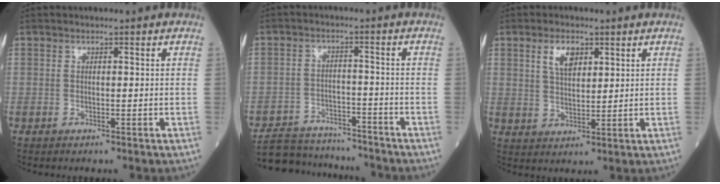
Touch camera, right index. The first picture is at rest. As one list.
[{"total": 11.9, "force": [-11.2, 3.5, 2.3], "torque": [-0.039, 0.013, -0.171]}, {"total": 4.7, "force": [2.3, 2.1, 3.5], "torque": [-0.068, 0.005, 0.046]}]